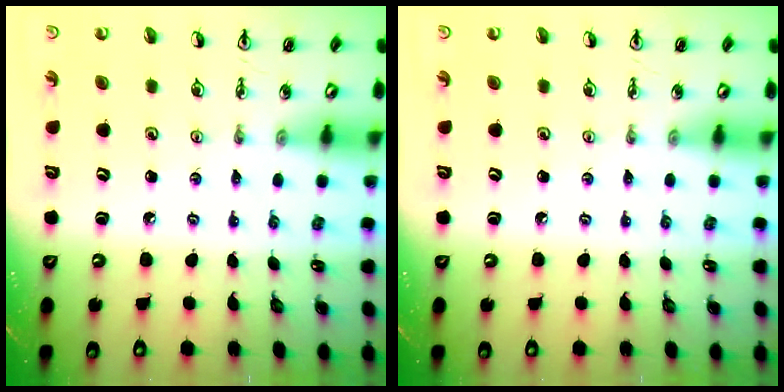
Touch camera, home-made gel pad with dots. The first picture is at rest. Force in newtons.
{"total": 0.0}